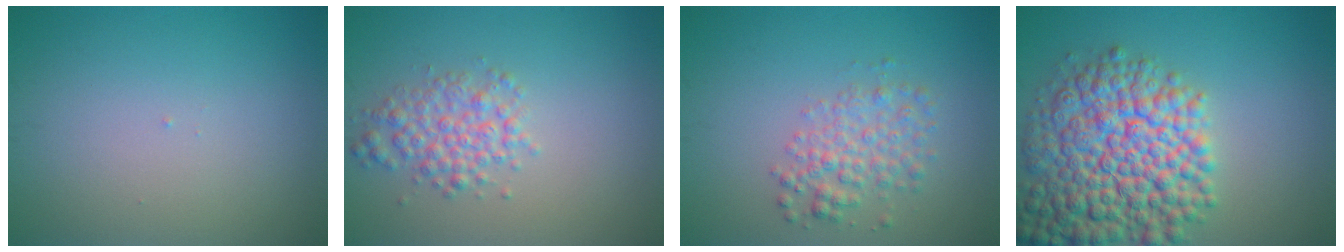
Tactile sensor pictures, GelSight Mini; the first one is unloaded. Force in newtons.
{"total": 3.0, "press": 3.0, "slide": 0.1}
{"total": 3.0, "press": 3.0, "slide": 0.1}
{"total": 11.7, "press": 11.7, "slide": 0.5}